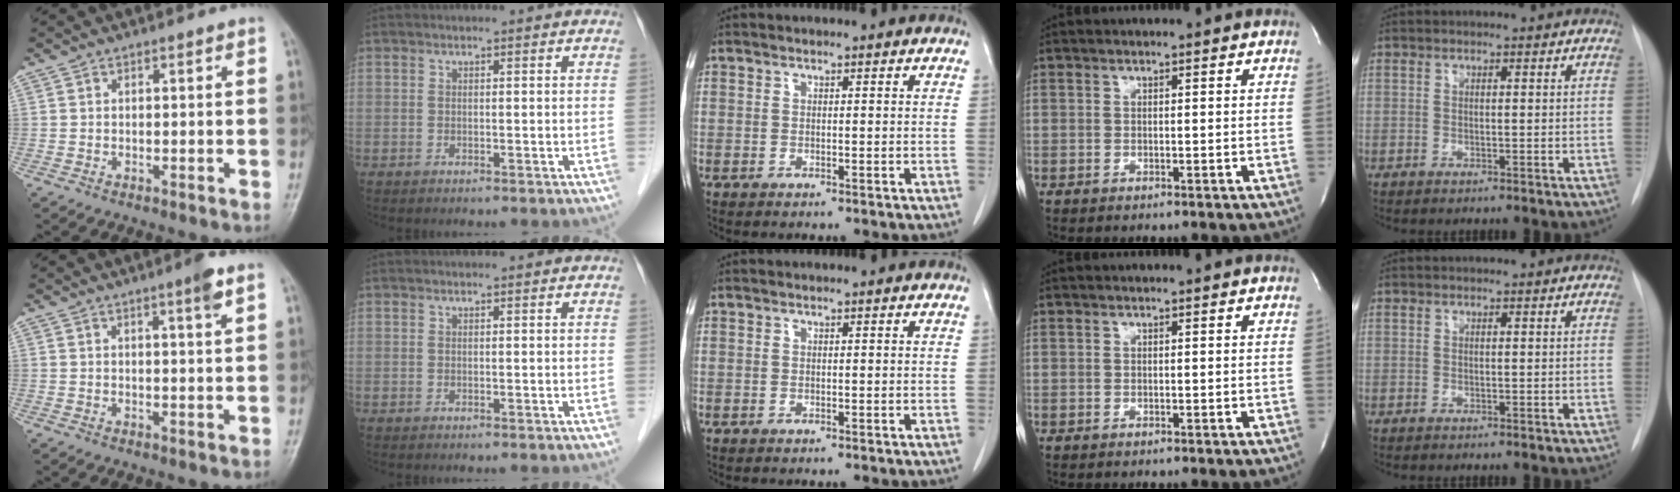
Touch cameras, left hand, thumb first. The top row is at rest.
{"thumb": {"total": 3.4, "force": [1.9, 0.1, 2.8], "torque": [-0.044, -0.007, 0.030]}}